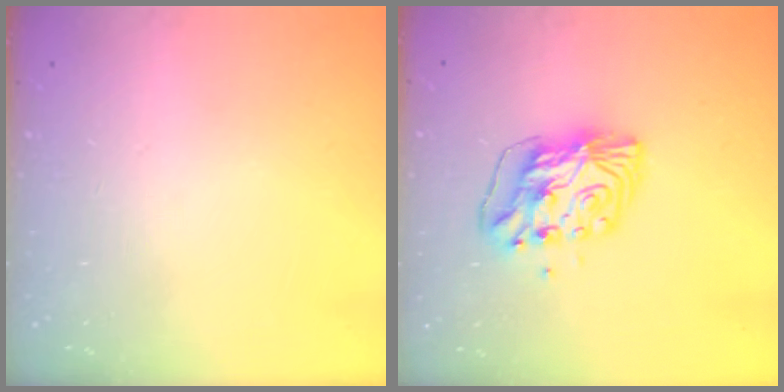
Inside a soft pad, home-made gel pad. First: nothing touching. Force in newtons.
{"total": 9.3, "press": 9.3, "slide": 0.8}